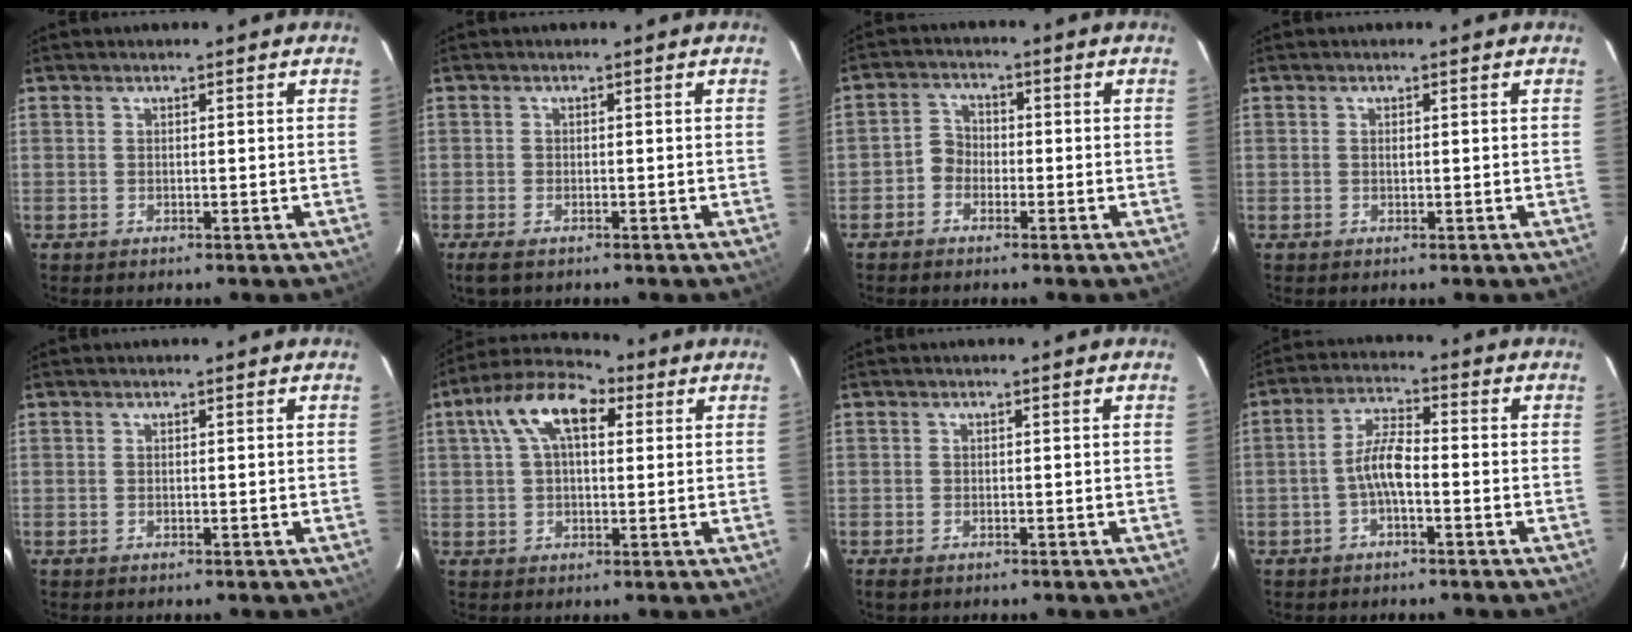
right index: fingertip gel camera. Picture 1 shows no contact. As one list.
[{"total": 3.1, "force": [-2.0, 1.3, 1.9], "torque": [-0.041, -0.010, -0.037]}, {"total": 3.3, "force": [-1.7, 2.7, 0.9], "torque": [-0.011, 0.014, -0.036]}, {"total": 0.7, "force": [0.1, 0.4, 0.6], "torque": [-0.010, 0.001, 0.001]}, {"total": 0.0}, {"total": 11.2, "force": [3.7, 5.9, 8.7], "torque": [-0.165, 0.039, 0.056]}, {"total": 1.4, "force": [-0.9, 0.8, 0.7], "torque": [-0.012, -0.004, -0.018]}, {"total": 5.5, "force": [-1.8, 1.6, 4.9], "torque": [-0.103, 0.014, -0.034]}]